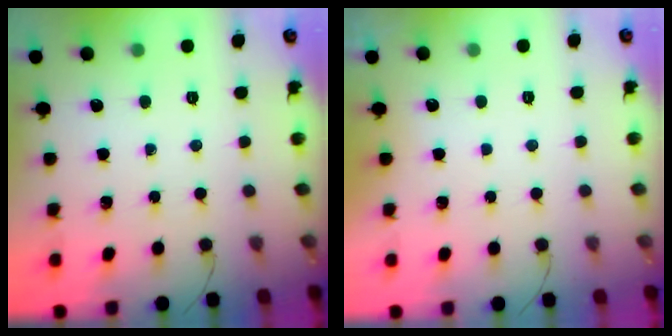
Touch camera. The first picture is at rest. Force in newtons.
{"total": 3.0, "press": 3.0, "slide": 0.1}